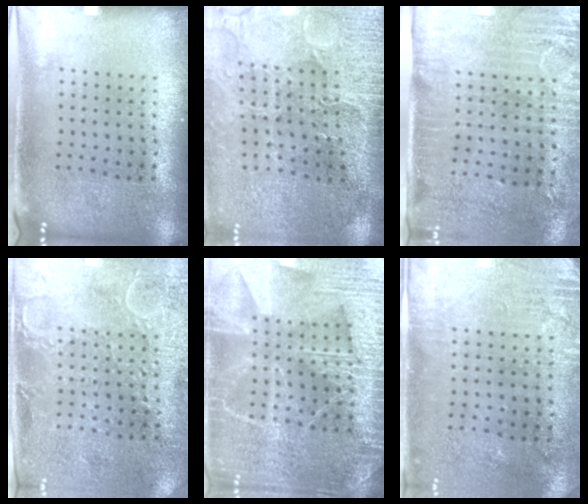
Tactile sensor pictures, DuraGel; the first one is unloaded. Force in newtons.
{"total": 3.5, "press": 3.4, "slide": 1.1}
{"total": 3.1, "press": 2.6, "slide": 1.6}
{"total": 2.7, "press": 2.6, "slide": 0.8}
{"total": 6.6, "press": 6.5, "slide": 0.9}
{"total": 2.8, "press": 2.4, "slide": 1.5}